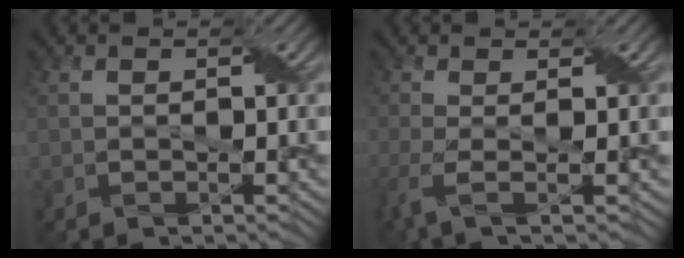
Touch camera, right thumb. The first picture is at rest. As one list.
[{"total": 3.4, "force": [-0.9, 1.0, 3.2], "torque": [-0.069, -0.007, -0.025]}]